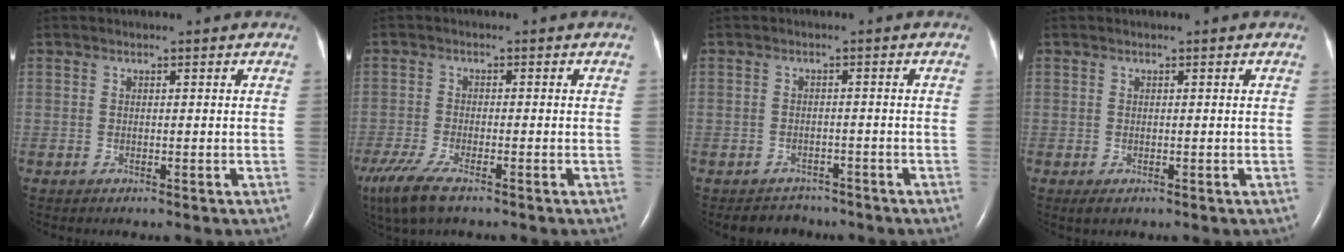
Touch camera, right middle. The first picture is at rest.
{"total": 8.0, "force": [-5.5, 2.0, 5.4], "torque": [-0.113, -0.022, -0.095]}
{"total": 3.6, "force": [-3.1, 1.8, -0.3], "torque": [-0.002, 0.005, -0.045]}
{"total": 1.0, "force": [-0.4, 0.5, 0.7], "torque": [-0.013, -0.003, -0.001]}